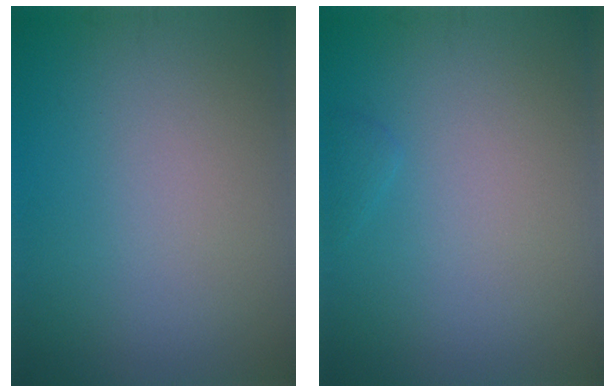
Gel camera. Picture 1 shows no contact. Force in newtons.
{"total": 0.6, "press": 0.6, "slide": 0.1}